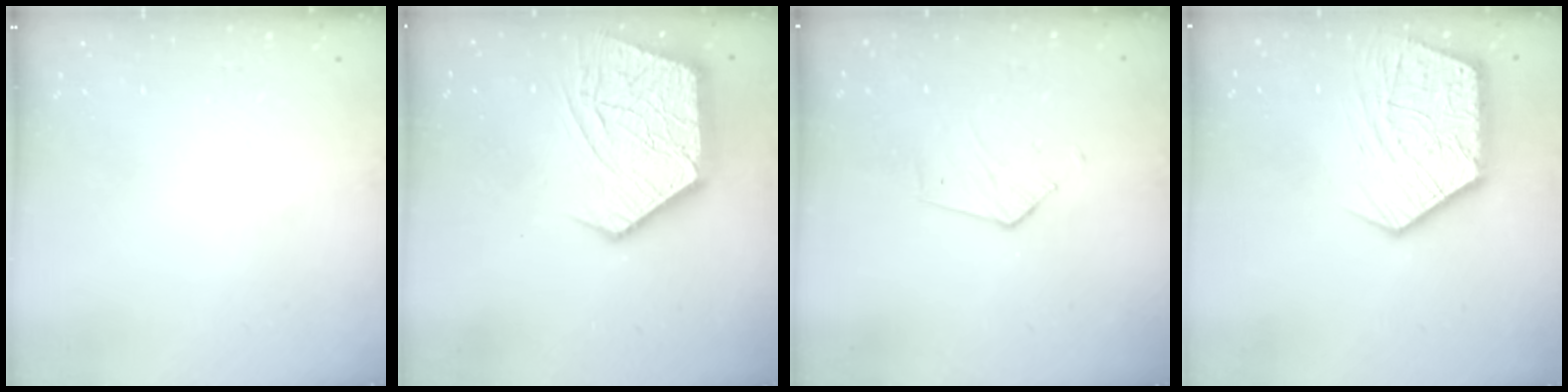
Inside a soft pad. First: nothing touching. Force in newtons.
{"total": 19.9, "press": 19.8, "slide": 1.7}
{"total": 3.1, "press": 3.1, "slide": 0.2}
{"total": 14.3, "press": 14.2, "slide": 1.3}